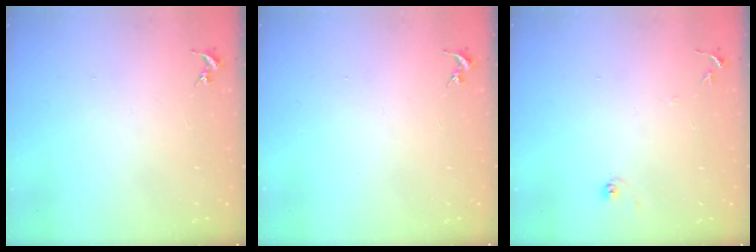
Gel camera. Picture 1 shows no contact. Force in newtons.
{"total": 0.0}
{"total": 6.0, "press": 5.9, "slide": 0.6}